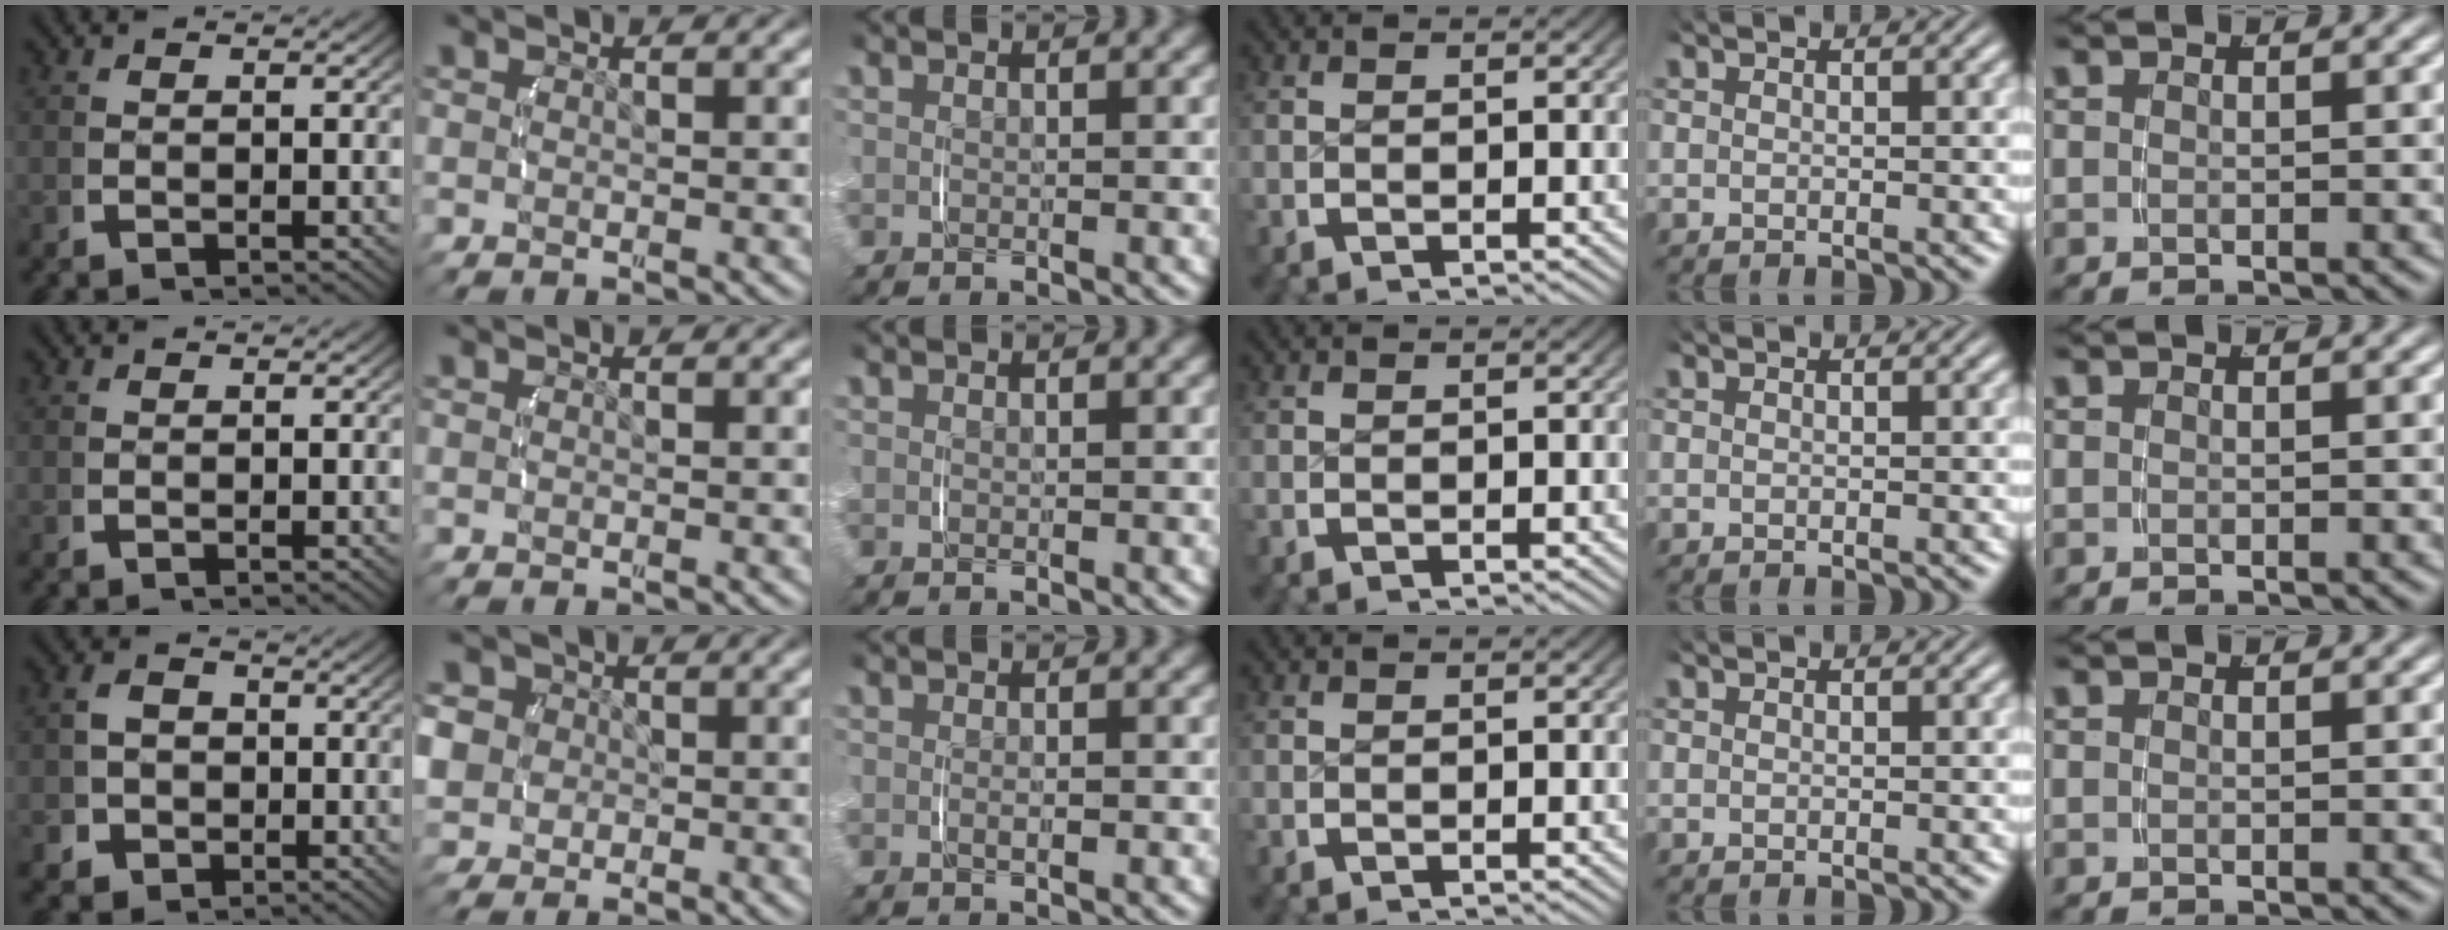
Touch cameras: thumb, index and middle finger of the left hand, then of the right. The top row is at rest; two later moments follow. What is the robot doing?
{"motion": "lift_and_place", "object": "napkin"}